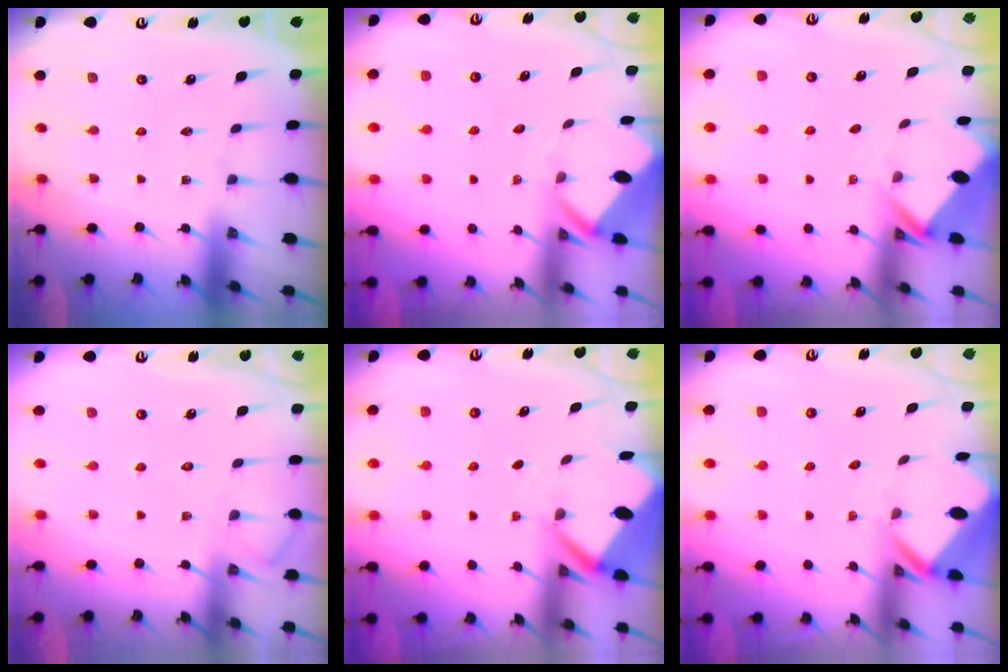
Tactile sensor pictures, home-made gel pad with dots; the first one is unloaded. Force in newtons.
{"total": 3.0, "press": 3.0, "slide": 0.1}
{"total": 2.7, "press": 2.7, "slide": 0.1}
{"total": 8.2, "press": 8.1, "slide": 1.0}
{"total": 2.8, "press": 2.8, "slide": 0.2}
{"total": 2.9, "press": 2.9, "slide": 0.2}